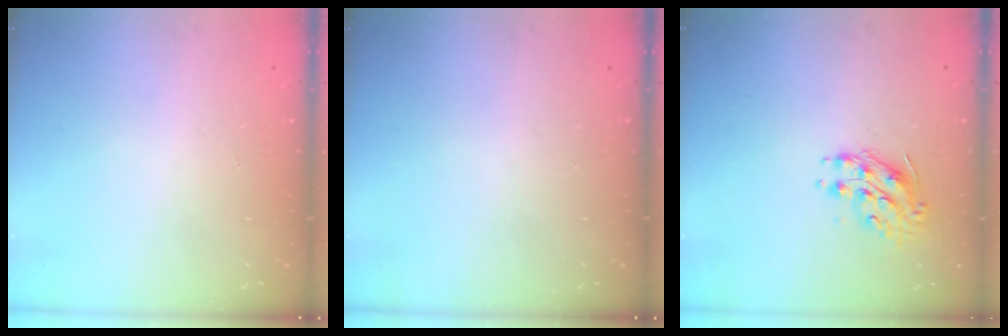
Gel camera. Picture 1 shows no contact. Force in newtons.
{"total": 0.0}
{"total": 8.9, "press": 8.9, "slide": 0.7}